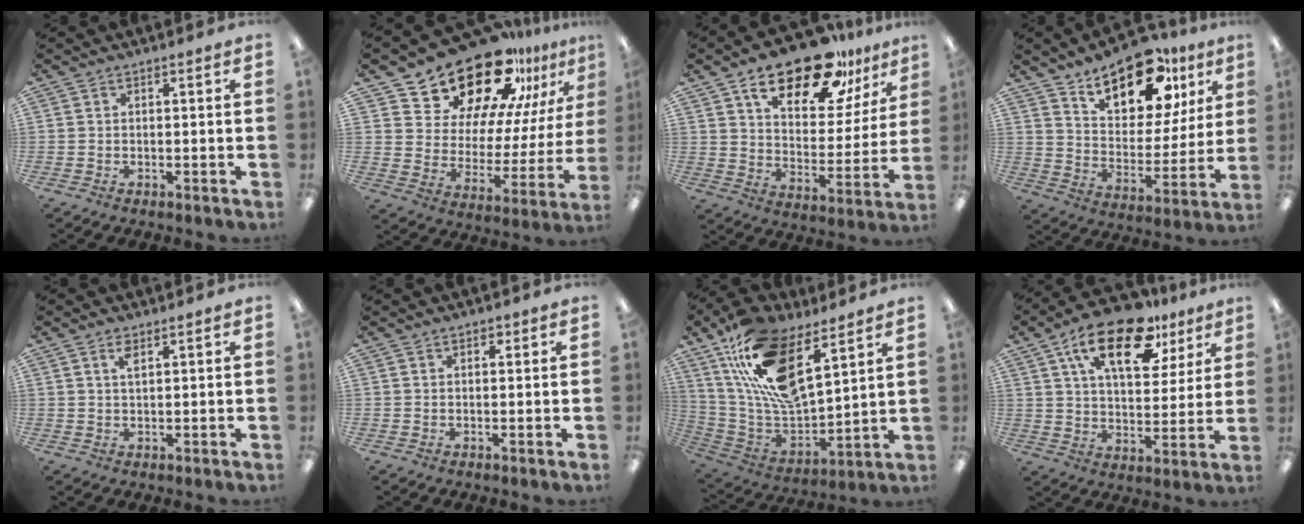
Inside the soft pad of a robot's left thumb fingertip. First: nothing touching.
{"total": 25.2, "force": [19.9, 11.4, 10.4], "torque": [-0.166, -0.135, 0.350]}
{"total": 21.6, "force": [14.8, 9.2, 12.7], "torque": [-0.198, -0.078, 0.250]}
{"total": 17.1, "force": [12.2, 8.2, 8.7], "torque": [-0.131, -0.071, 0.214]}
{"total": 2.6, "force": [1.6, 1.1, 1.8], "torque": [-0.032, 0.000, 0.027]}
{"total": 1.4, "force": [0.8, 0.9, 0.6], "torque": [-0.005, 0.000, 0.012]}
{"total": 21.4, "force": [11.7, 10.0, 14.9], "torque": [-0.287, -0.060, 0.209]}
{"total": 20.2, "force": [11.5, 9.5, 13.6], "torque": [-0.219, -0.045, 0.193]}